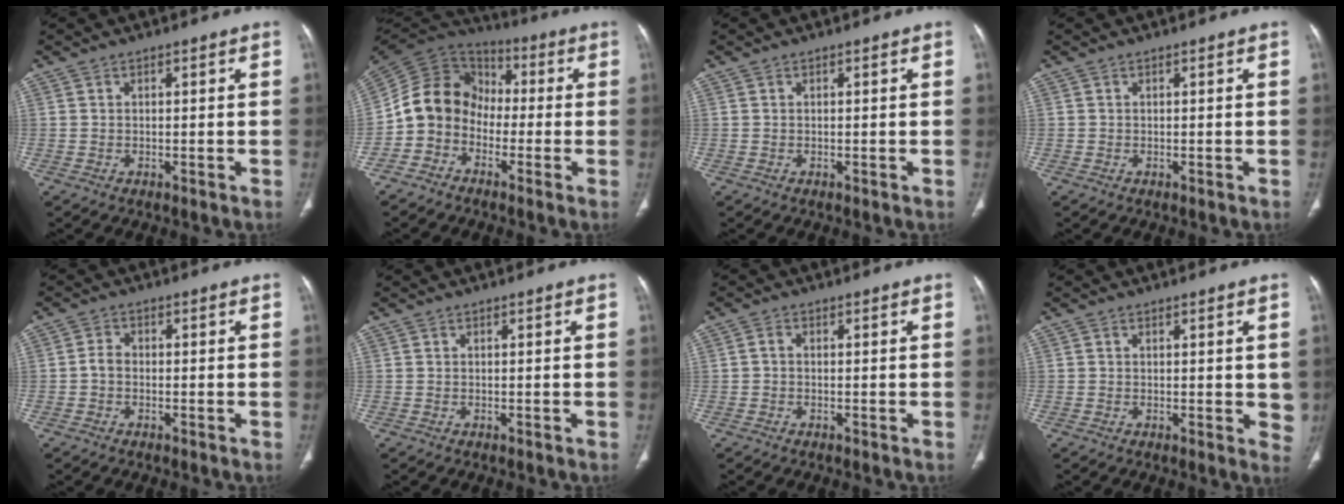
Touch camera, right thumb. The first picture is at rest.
{"total": 12.1, "force": [-3.2, 10.2, 5.8], "torque": [-0.096, 0.061, -0.075]}
{"total": 0.0}
{"total": 0.0}
{"total": 2.1, "force": [-0.6, 1.5, 1.3], "torque": [-0.019, 0.007, -0.017]}
{"total": 0.0}
{"total": 1.0, "force": [-0.2, 0.8, 0.7], "torque": [-0.011, 0.001, -0.007]}
{"total": 3.6, "force": [0.3, 1.7, 3.1], "torque": [-0.020, -0.008, 0.003]}